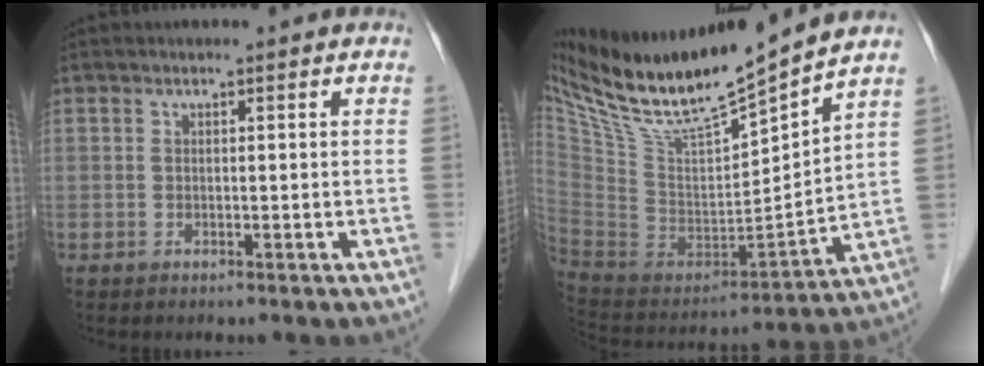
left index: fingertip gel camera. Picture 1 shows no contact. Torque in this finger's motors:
{"motor_torque": [0.67, -1.47, 0.12, 0.05]}